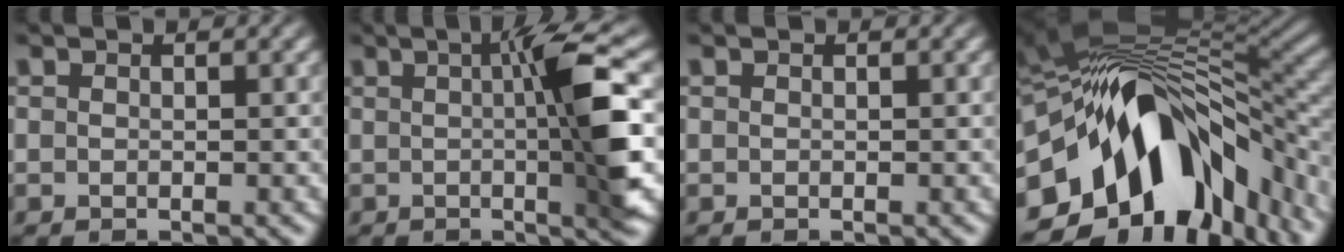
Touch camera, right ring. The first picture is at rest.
{"total": 7.5, "force": [0.3, 0.5, 7.4], "torque": [-0.110, 0.008, 0.004]}
{"total": 0.0}
{"total": 20.1, "force": [-3.6, 13.0, 14.8], "torque": [-0.246, -0.022, -0.041]}